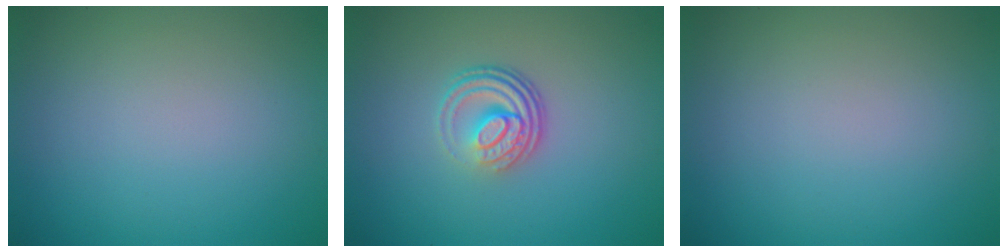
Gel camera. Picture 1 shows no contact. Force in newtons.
{"total": 4.0, "press": 2.7, "slide": 3.0}
{"total": 0.0}